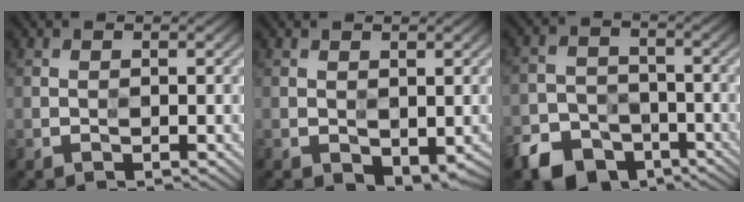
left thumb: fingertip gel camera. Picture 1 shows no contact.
{"total": 3.4, "force": [-1.4, 1.8, 2.5], "torque": [-0.038, -0.013, -0.015]}
{"total": 8.0, "force": [-5.5, 5.0, 3.0], "torque": [-0.059, -0.017, -0.107]}